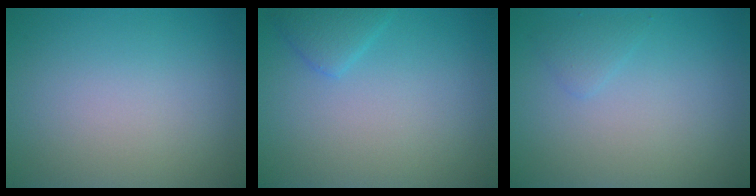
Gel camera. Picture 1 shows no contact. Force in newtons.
{"total": 1.8, "press": 1.8, "slide": 0.2}
{"total": 1.0, "press": 1.0, "slide": 0.1}